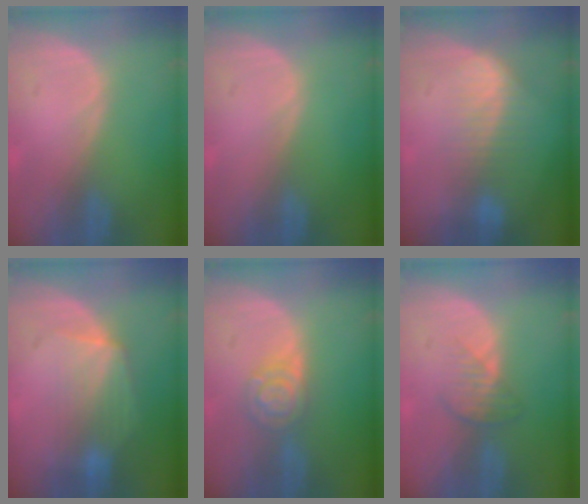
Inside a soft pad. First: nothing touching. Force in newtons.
{"total": 0.0}
{"total": 7.1, "press": 6.3, "slide": 3.3}
{"total": 6.9, "press": 6.5, "slide": 2.4}
{"total": 5.2, "press": 5.2, "slide": 0.2}
{"total": 3.6, "press": 3.1, "slide": 1.7}